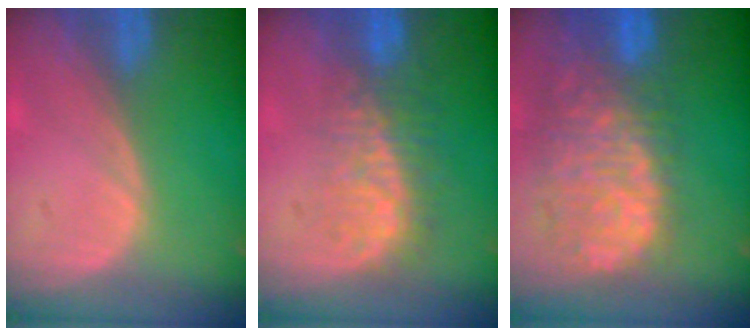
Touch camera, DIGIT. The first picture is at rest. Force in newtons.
{"total": 7.6, "press": 7.3, "slide": 2.3}
{"total": 12.3, "press": 10.1, "slide": 7.0}